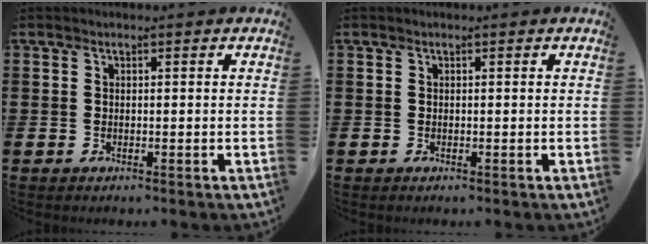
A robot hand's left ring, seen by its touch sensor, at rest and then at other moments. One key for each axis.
{"total": 0.0}